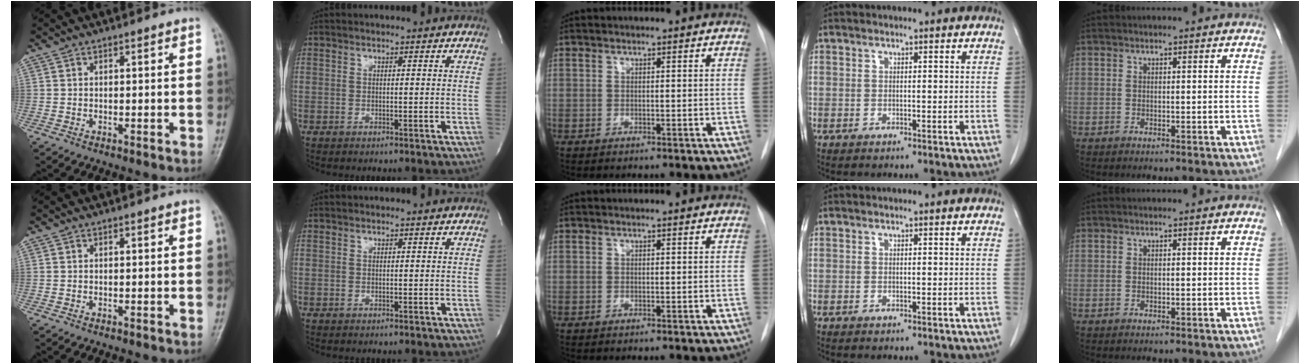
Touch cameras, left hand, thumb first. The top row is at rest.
{}